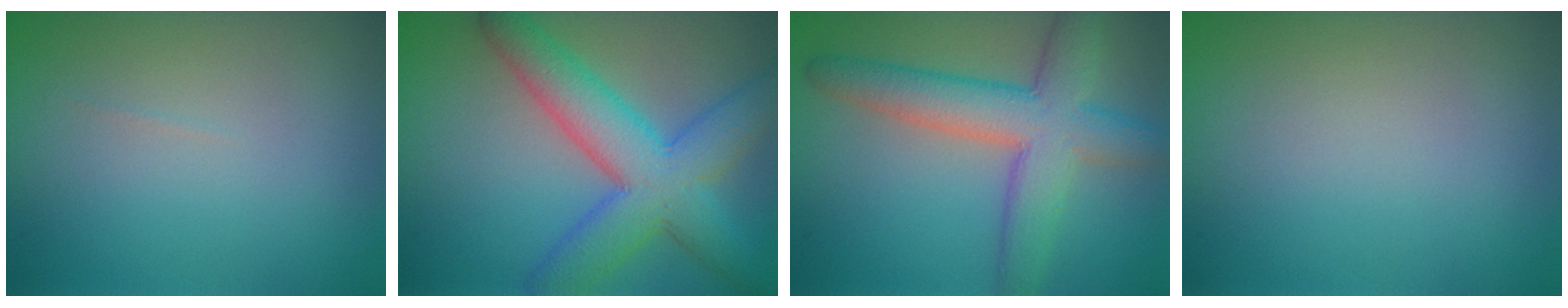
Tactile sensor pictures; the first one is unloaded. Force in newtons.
{"total": 8.0, "press": 8.0, "slide": 0.3}
{"total": 7.0, "press": 7.0, "slide": 0.4}
{"total": 0.0}